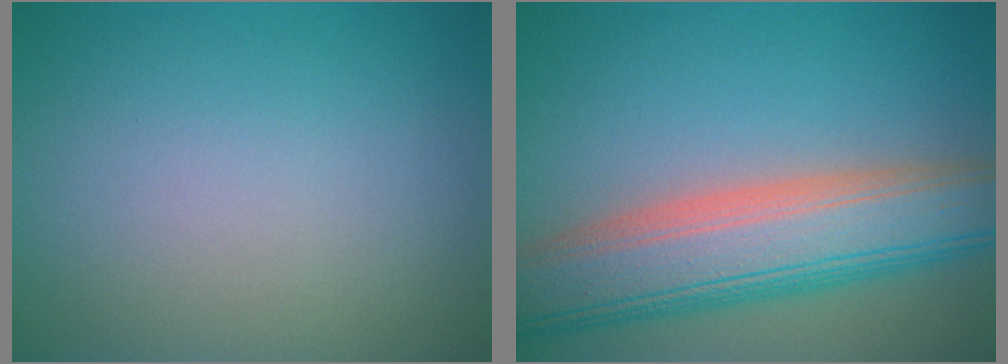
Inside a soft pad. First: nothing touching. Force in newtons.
{"total": 9.9, "press": 9.9, "slide": 0.7}